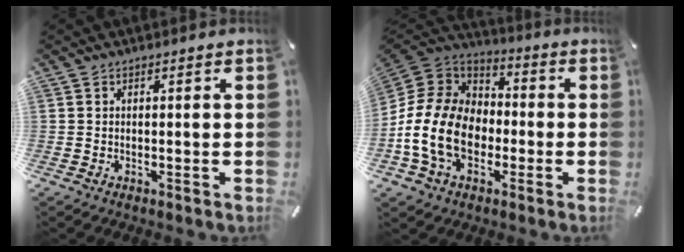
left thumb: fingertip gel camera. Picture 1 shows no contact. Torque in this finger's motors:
{"motor_torque": [0.64, 0.91, 1.47, 1.32, 0.28]}